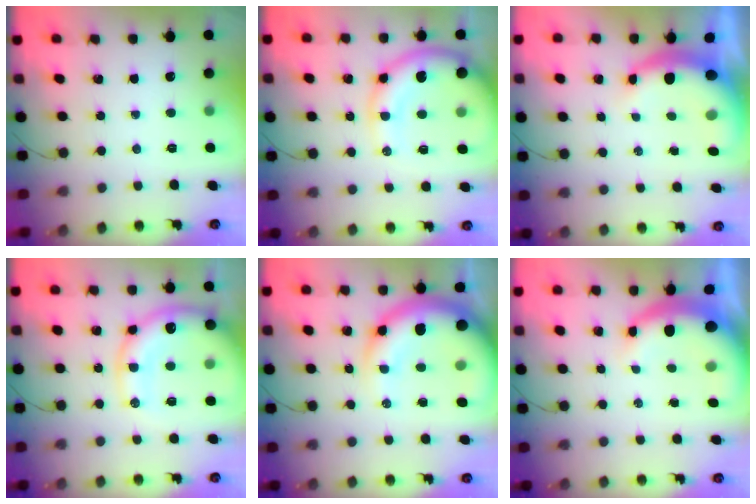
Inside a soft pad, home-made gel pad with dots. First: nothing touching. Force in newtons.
{"total": 13.0, "press": 12.6, "slide": 3.2}
{"total": 8.2, "press": 8.0, "slide": 1.8}
{"total": 18.5, "press": 18.1, "slide": 3.8}
{"total": 18.5, "press": 17.9, "slide": 4.5}
{"total": 8.5, "press": 8.4, "slide": 1.5}